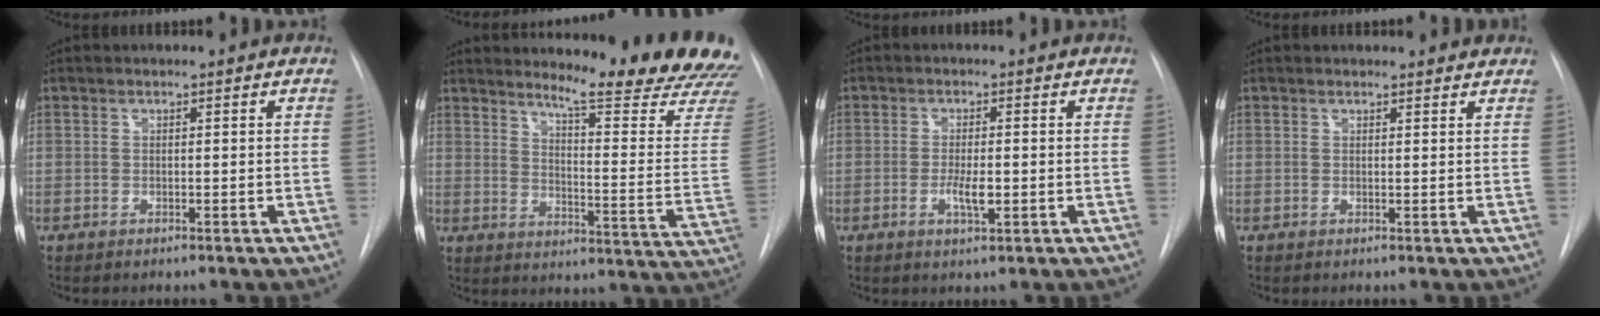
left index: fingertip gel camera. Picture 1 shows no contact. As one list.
[{"total": 20.5, "force": [19.1, 0.0, 7.4], "torque": [-0.104, -0.136, 0.225]}, {"total": 3.2, "force": [-0.7, 0.8, 3.0], "torque": [-0.054, -0.001, -0.010]}, {"total": 4.2, "force": [4.1, 1.0, 0.6], "torque": [-0.006, 0.009, 0.037]}]